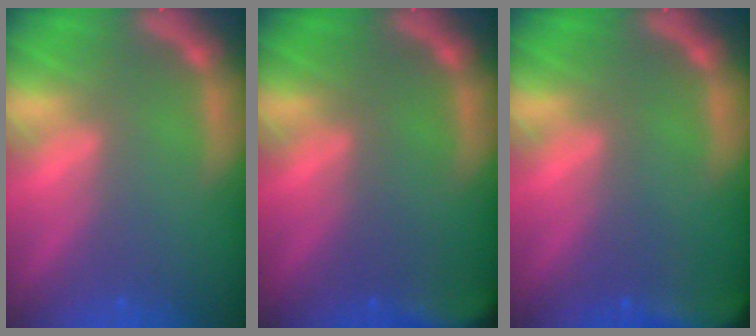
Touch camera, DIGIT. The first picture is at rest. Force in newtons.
{"total": 5.4}
{"total": 7.0}